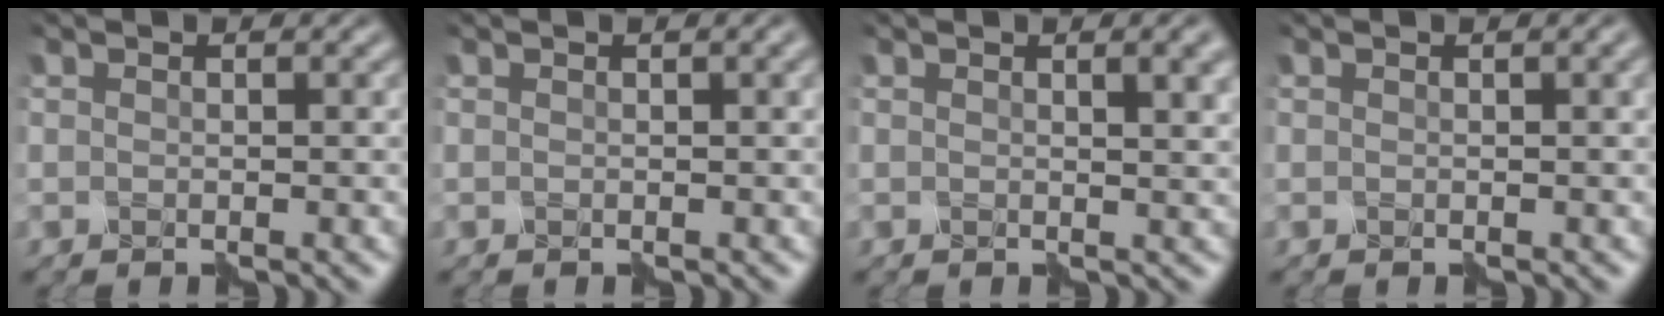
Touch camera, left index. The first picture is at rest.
{"total": 1.1, "force": [0.4, 0.3, 1.0], "torque": [-0.013, 0.002, 0.003]}
{"total": 3.5, "force": [1.5, 1.2, 2.9], "torque": [-0.024, 0.010, 0.012]}
{"total": 1.4, "force": [0.4, 0.4, 1.2], "torque": [-0.013, 0.002, 0.004]}